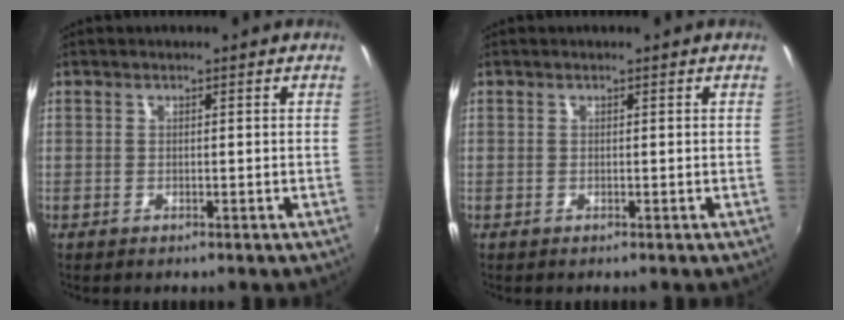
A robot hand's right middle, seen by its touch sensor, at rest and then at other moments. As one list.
[{"total": 0.0}]